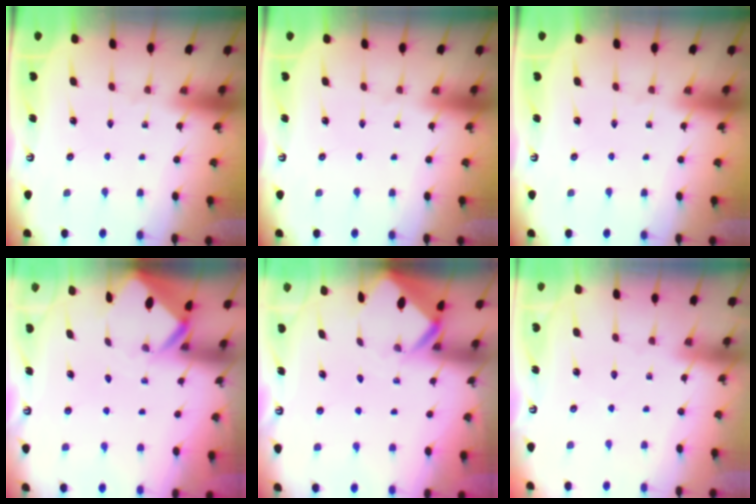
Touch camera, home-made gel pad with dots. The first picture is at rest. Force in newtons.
{"total": 0.0}
{"total": 0.0}
{"total": 2.6, "press": 2.6, "slide": 0.2}
{"total": 2.6, "press": 2.6, "slide": 0.2}
{"total": 2.3, "press": 2.3, "slide": 0.3}